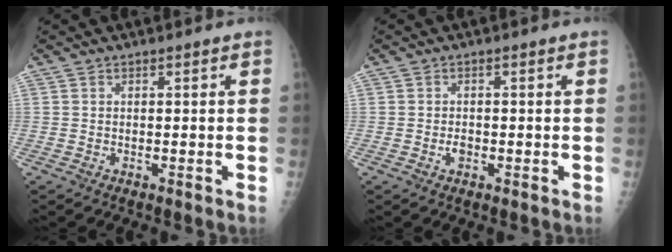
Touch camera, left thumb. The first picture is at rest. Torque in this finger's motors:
{"motor_torque": [0.11, 0.32, 0.23, 0.01, -0.02]}